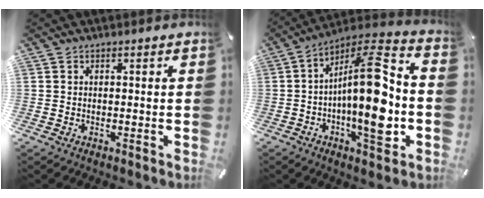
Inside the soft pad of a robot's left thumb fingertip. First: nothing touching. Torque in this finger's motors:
{"motor_torque": [0.04, 1.96, 2.40, 0.37, 0.26]}